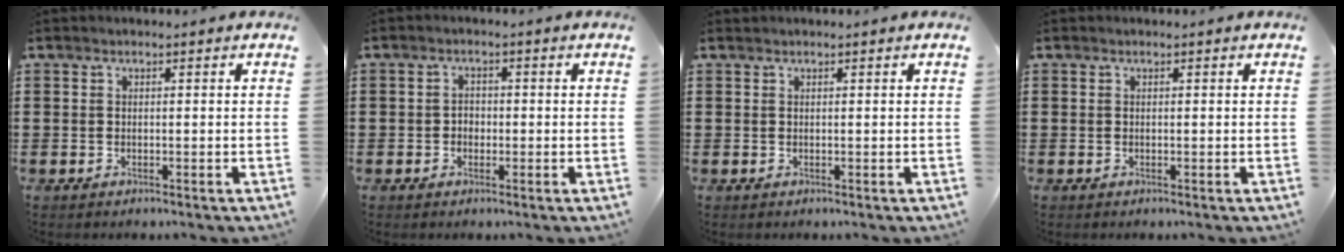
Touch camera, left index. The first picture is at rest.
{"total": 1.6, "force": [-0.5, 1.3, 0.8], "torque": [-0.017, 0.004, -0.013]}
{"total": 0.0}
{"total": 0.0}